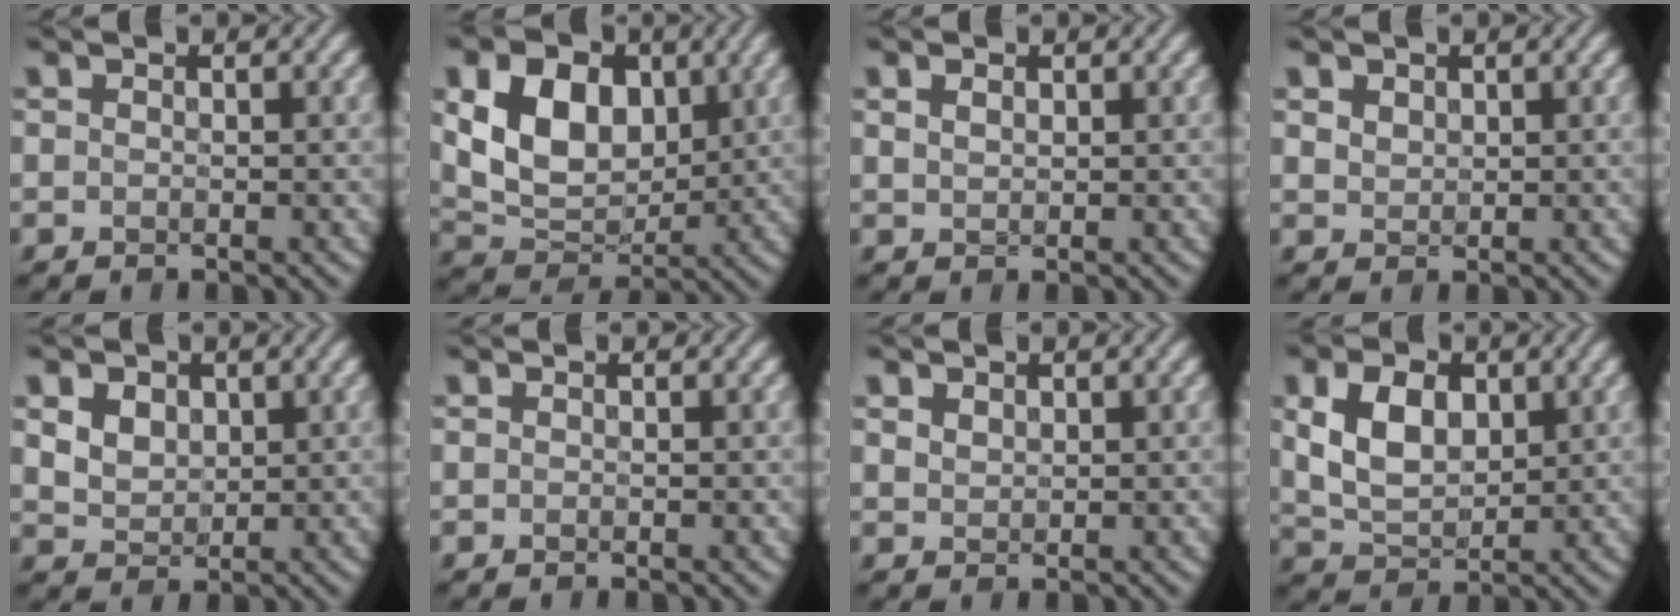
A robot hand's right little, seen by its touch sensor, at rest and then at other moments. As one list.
[{"total": 7.4, "force": [1.2, 5.3, 5.1], "torque": [-0.105, -0.011, 0.025]}, {"total": 0.6, "force": [0.3, 0.4, 0.4], "torque": [-0.013, 0.001, 0.016]}, {"total": 1.4, "force": [0.7, 1.1, 0.6], "torque": [-0.024, -0.002, 0.028]}, {"total": 3.8, "force": [1.3, 3.0, 1.9], "torque": [-0.072, 0.000, 0.039]}, {"total": 0.0}, {"total": 1.2, "force": [0.8, 0.8, 0.4], "torque": [-0.018, 0.000, 0.028]}, {"total": 5.1, "force": [0.7, 3.3, 3.8], "torque": [-0.087, -0.002, 0.020]}]